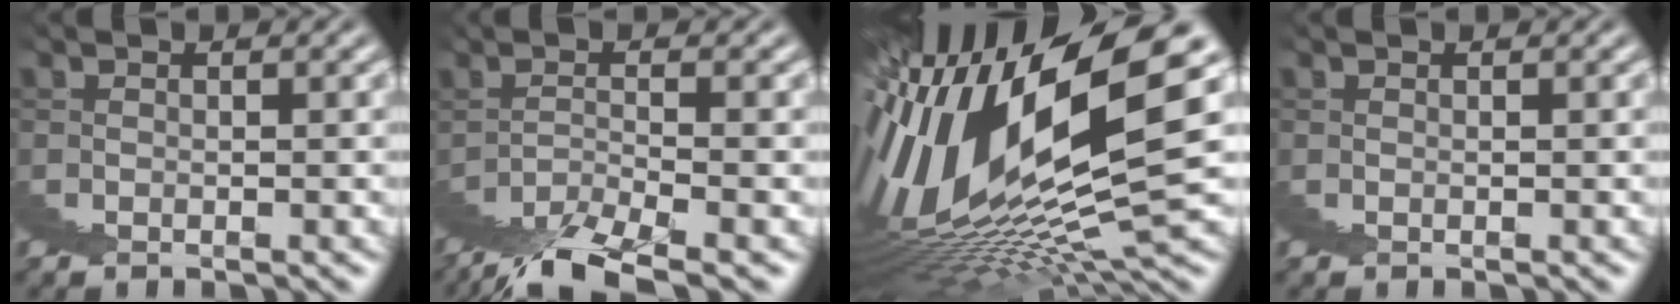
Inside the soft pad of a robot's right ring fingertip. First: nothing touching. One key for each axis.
{"total": 3.0, "fx": -0.8, "fy": -0.9, "fz": 2.8, "tx": -0.047, "ty": 0.011, "tz": -0.019}
{"total": 11.8, "fx": 3.5, "fy": 2.6, "fz": 10.9, "tx": -0.154, "ty": 0.028, "tz": 0.049}
{"total": 0.0}